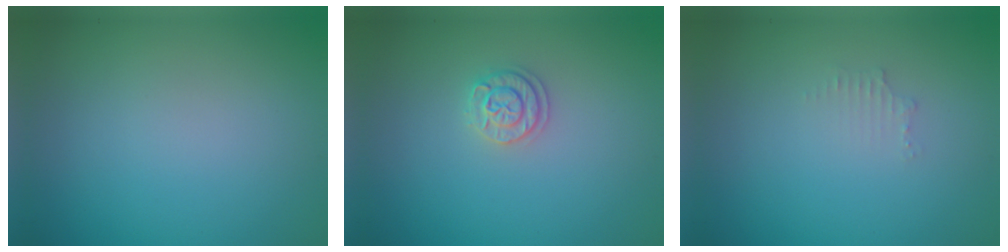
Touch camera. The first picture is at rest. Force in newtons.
{"total": 1.7, "press": 1.7, "slide": 0.3}
{"total": 0.9, "press": 0.8, "slide": 0.1}